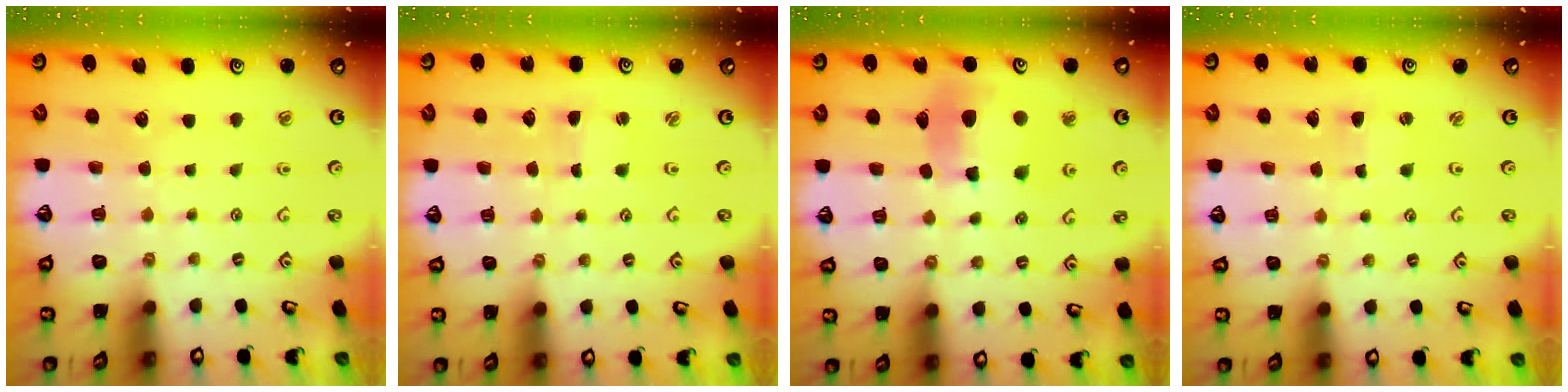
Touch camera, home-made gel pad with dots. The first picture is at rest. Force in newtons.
{"total": 0.9, "press": 0.9, "slide": 0.0}
{"total": 11.2, "press": 11.1, "slide": 1.2}
{"total": 1.7, "press": 1.7, "slide": 0.4}